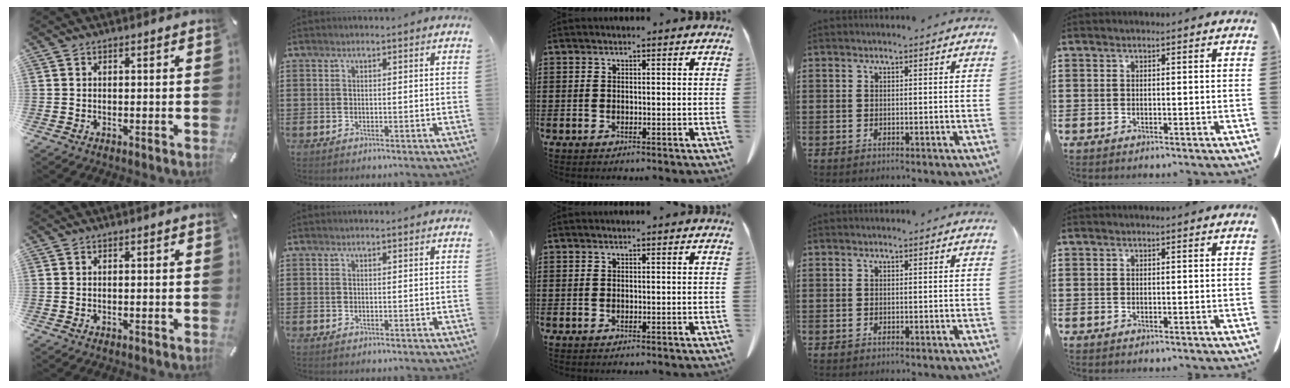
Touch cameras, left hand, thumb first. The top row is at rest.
{}